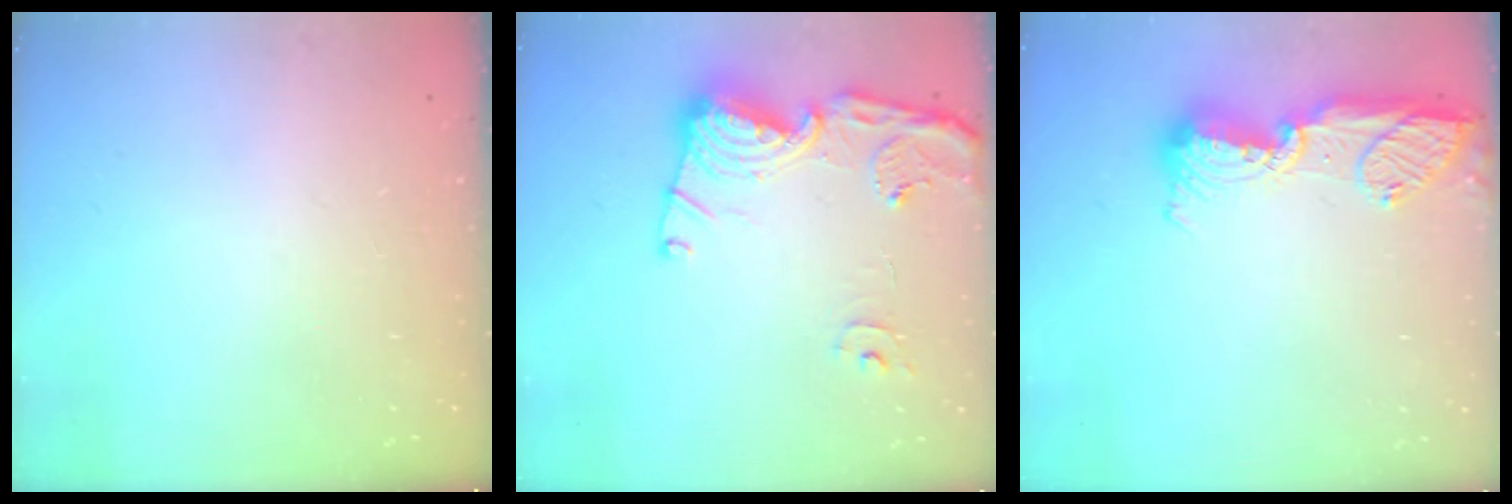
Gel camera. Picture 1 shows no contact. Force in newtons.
{"total": 16.3, "press": 16.2, "slide": 1.5}
{"total": 14.9, "press": 13.8, "slide": 5.6}